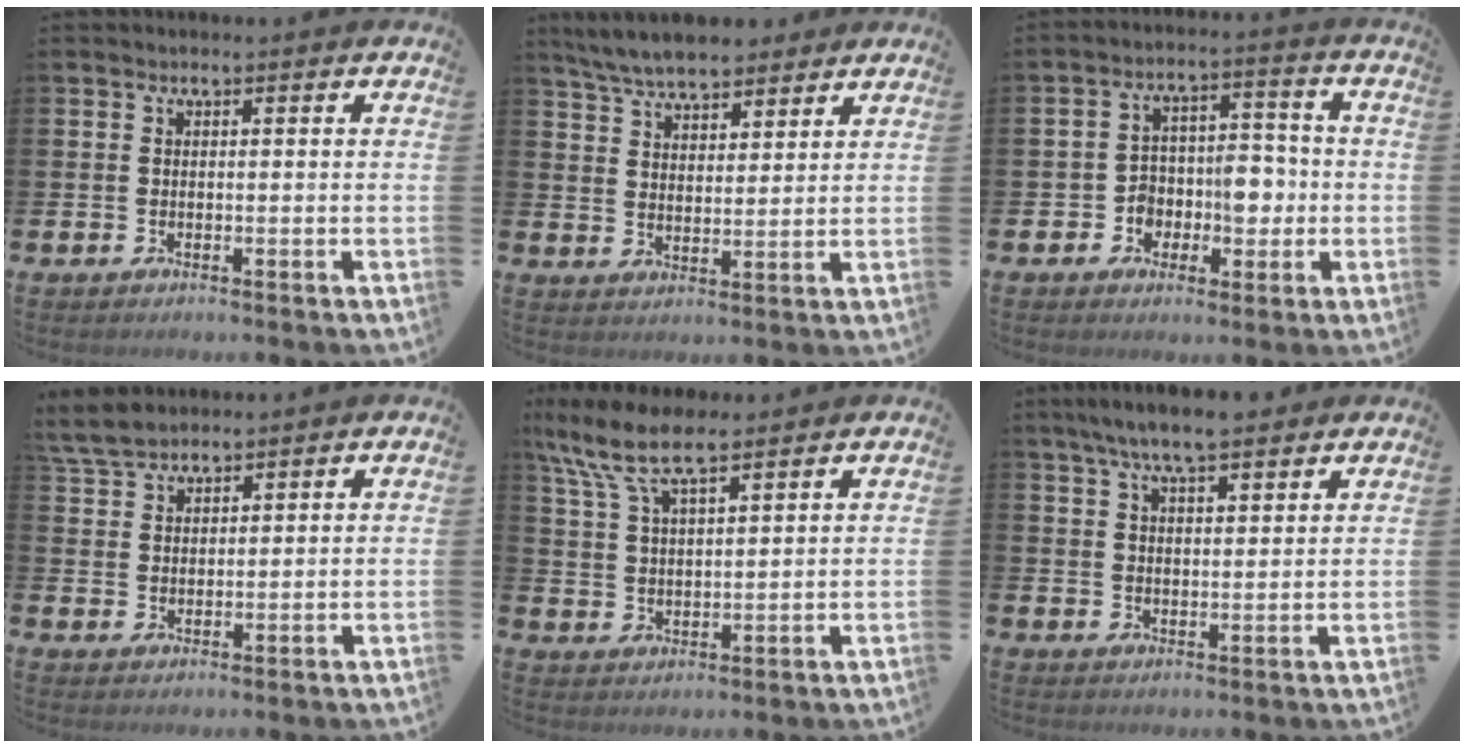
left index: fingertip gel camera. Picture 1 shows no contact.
{"total": 6.5, "force": [6.1, 1.4, 1.6], "torque": [-0.057, -0.016, 0.114]}
{"total": 6.0, "force": [-1.4, 4.8, 3.4], "torque": [-0.052, 0.004, -0.032]}
{"total": 5.0, "force": [4.7, 1.2, 1.1], "torque": [-0.035, -0.011, 0.089]}
{"total": 8.7, "force": [7.1, 2.4, 4.3], "torque": [-0.115, -0.017, 0.130]}
{"total": 6.5, "force": [5.8, 1.1, 2.8], "torque": [-0.067, -0.013, 0.104]}